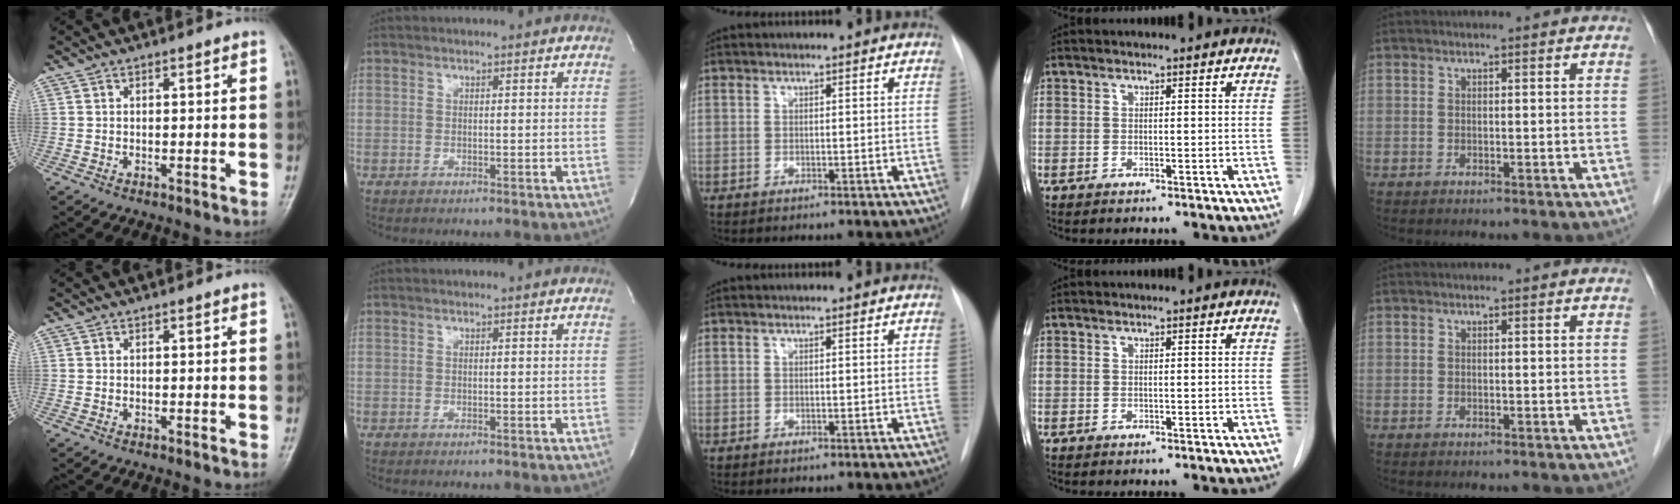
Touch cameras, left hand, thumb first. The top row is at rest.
{}